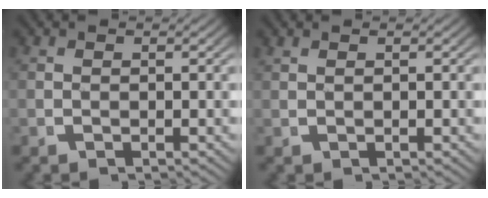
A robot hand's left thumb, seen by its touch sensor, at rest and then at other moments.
{"total": 0.6, "force": [0.5, -0.3, 0.2], "torque": [-0.006, 0.000, 0.014]}